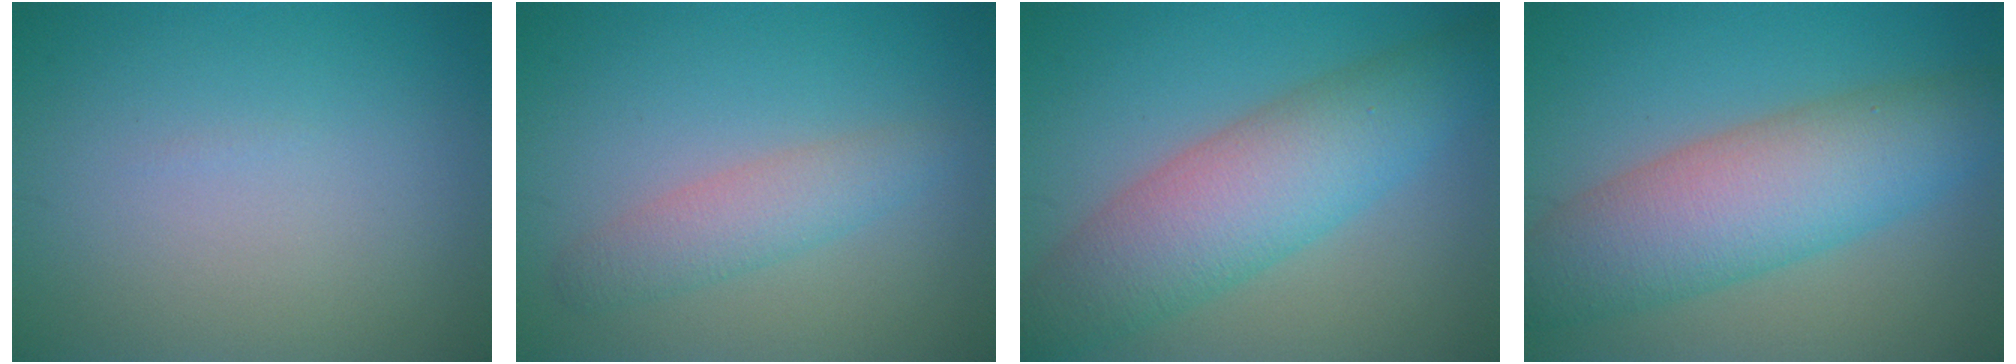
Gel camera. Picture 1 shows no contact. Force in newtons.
{"total": 2.8, "press": 2.8, "slide": 0.0}
{"total": 7.8, "press": 7.8, "slide": 0.2}
{"total": 8.7, "press": 8.6, "slide": 0.3}